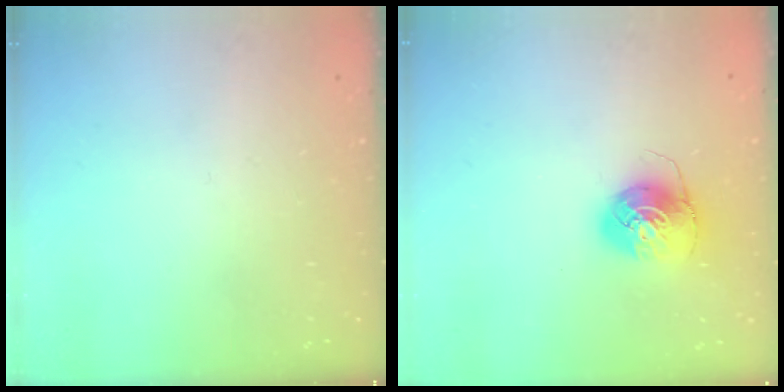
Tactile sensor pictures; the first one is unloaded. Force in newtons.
{"total": 8.8, "press": 8.8, "slide": 0.3}